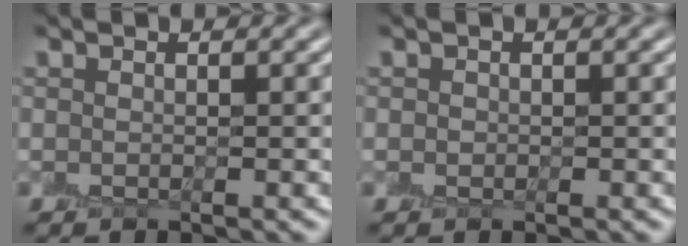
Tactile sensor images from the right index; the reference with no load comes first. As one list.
[{"total": 0.6, "force": [0.0, 0.6, 0.3], "torque": [-0.001, 0.003, 0.004]}]